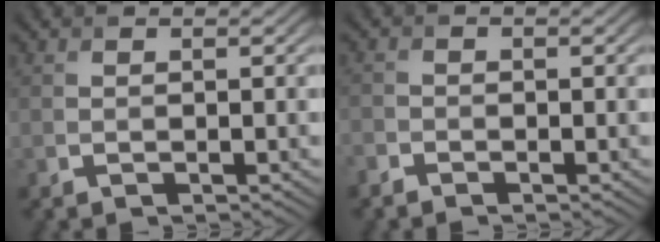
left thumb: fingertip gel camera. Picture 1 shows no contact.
{"total": 1.6, "force": [-1.5, 0.6, 0.3], "torque": [-0.007, -0.003, -0.039]}